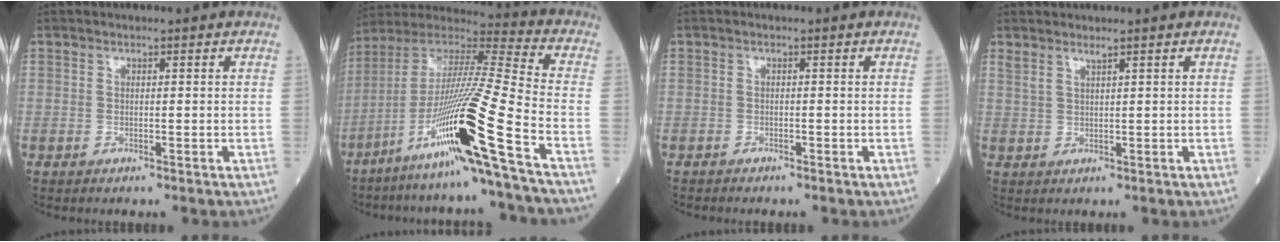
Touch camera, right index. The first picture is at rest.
{"total": 21.1, "force": [-10.0, -1.6, 18.5], "torque": [-0.370, -0.032, -0.194]}
{"total": 0.7, "force": [-0.7, 0.1, 0.0], "torque": [-0.005, -0.001, -0.016]}
{"total": 1.7, "force": [1.5, -0.1, 0.8], "torque": [-0.020, 0.002, 0.034]}